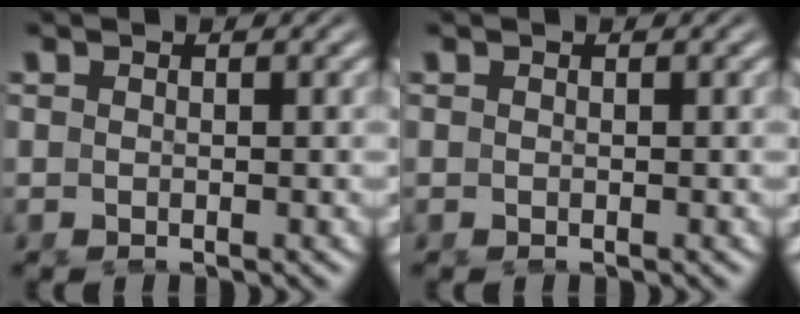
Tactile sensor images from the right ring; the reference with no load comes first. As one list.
[{"total": 0.0}]